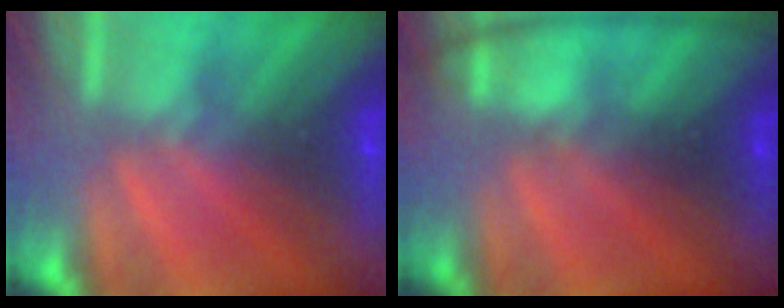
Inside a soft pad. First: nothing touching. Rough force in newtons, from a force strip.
{"total": 11.5}